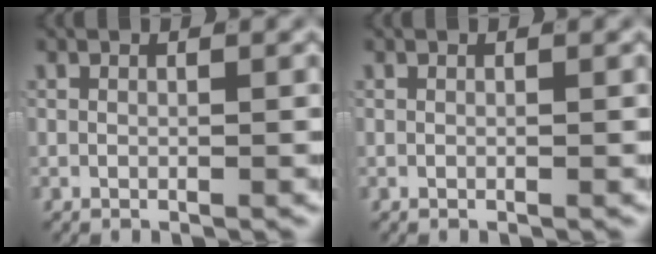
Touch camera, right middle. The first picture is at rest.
{"total": 0.0}